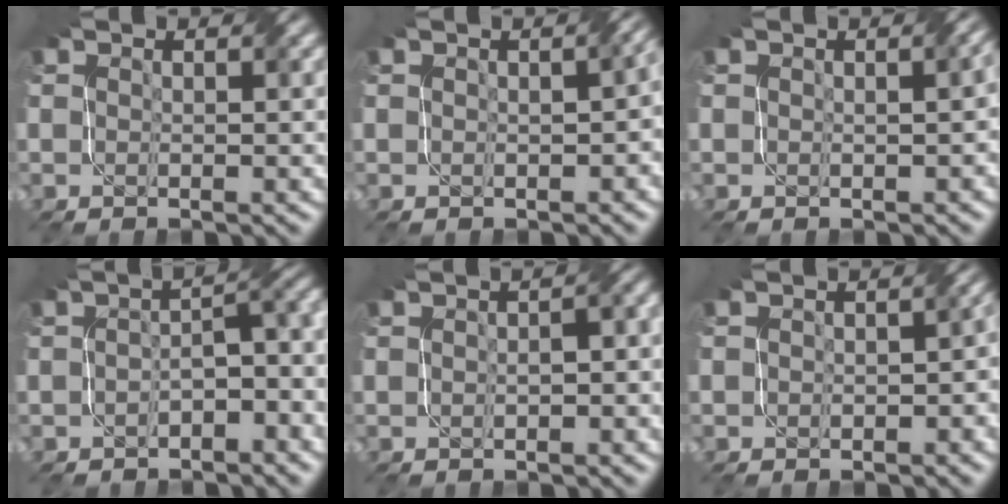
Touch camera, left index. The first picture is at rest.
{"total": 3.0, "force": [0.1, 1.4, 2.6], "torque": [-0.024, 0.004, 0.011]}
{"total": 1.5, "force": [0.1, 0.4, 1.4], "torque": [-0.018, 0.006, 0.005]}
{"total": 4.8, "force": [-1.6, 2.1, 4.0], "torque": [-0.050, 0.011, -0.029]}
{"total": 3.9, "force": [0.3, 1.7, 3.4], "torque": [-0.041, 0.013, -0.002]}
{"total": 3.3, "force": [-0.4, 2.1, 2.5], "torque": [-0.012, -0.003, 0.000]}